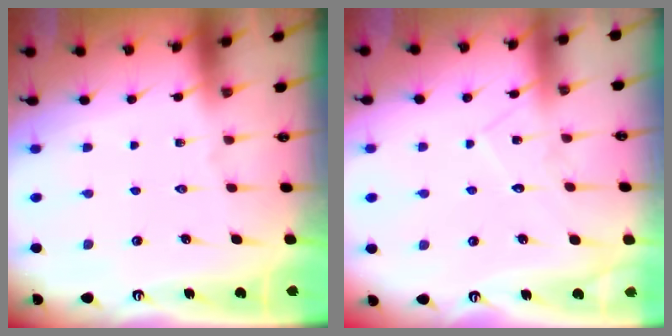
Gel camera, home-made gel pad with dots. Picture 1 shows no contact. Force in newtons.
{"total": 7.8, "press": 7.8, "slide": 0.6}